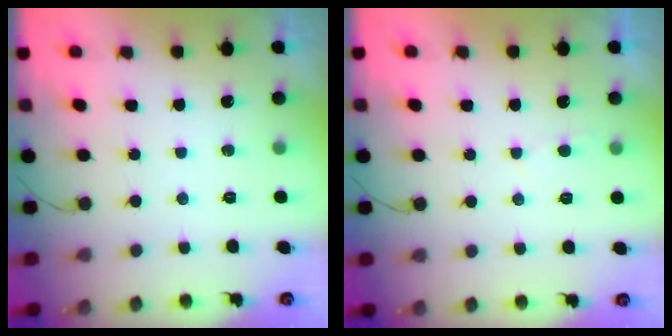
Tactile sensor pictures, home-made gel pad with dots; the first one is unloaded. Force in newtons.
{"total": 2.1, "press": 2.1, "slide": 0.2}